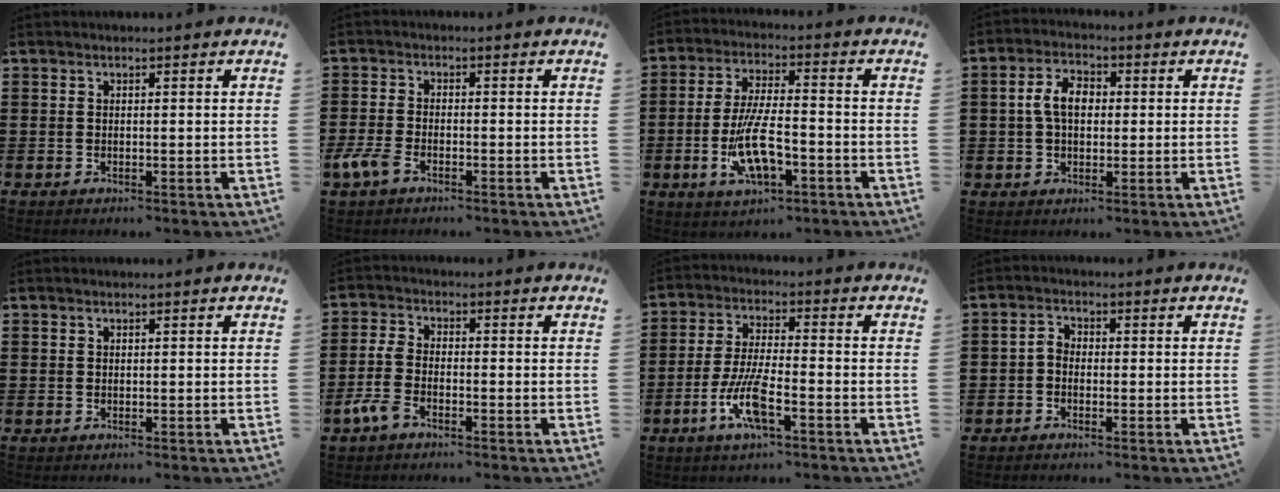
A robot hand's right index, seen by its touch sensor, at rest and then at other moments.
{"total": 3.4, "force": [-2.2, 1.4, 2.2], "torque": [-0.067, -0.005, -0.049]}
{"total": 10.0, "force": [-3.1, 3.6, 8.8], "torque": [-0.188, -0.011, -0.058]}
{"total": 5.6, "force": [0.5, 3.4, 4.4], "torque": [-0.101, 0.012, 0.003]}
{"total": 0.0}
{"total": 4.0, "force": [-2.5, 1.6, 2.7], "torque": [-0.076, 0.002, -0.056]}
{"total": 7.9, "force": [-3.4, 1.8, 6.8], "torque": [-0.157, -0.015, -0.069]}
{"total": 1.9, "force": [-0.8, 1.2, 1.2], "torque": [-0.032, 0.003, -0.019]}